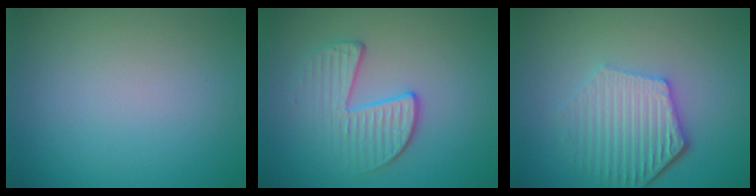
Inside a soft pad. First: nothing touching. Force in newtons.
{"total": 3.5, "press": 2.8, "slide": 2.1}
{"total": 5.5, "press": 4.3, "slide": 3.5}